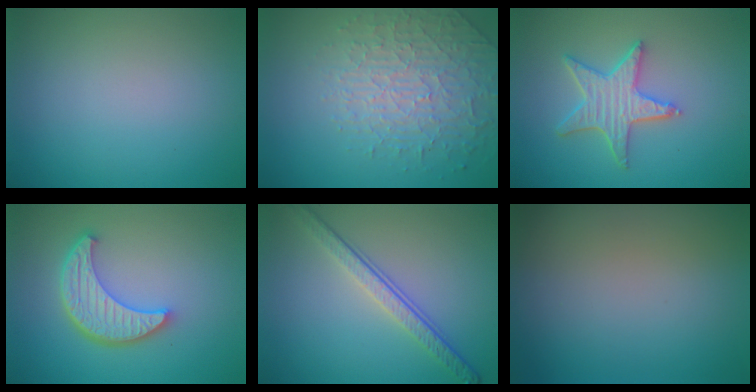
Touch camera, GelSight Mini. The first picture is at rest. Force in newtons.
{"total": 3.7, "press": 3.5, "slide": 1.1}
{"total": 4.1, "press": 3.7, "slide": 1.9}
{"total": 5.5, "press": 4.2, "slide": 3.6}
{"total": 4.3, "press": 3.0, "slide": 3.1}
{"total": 0.0}